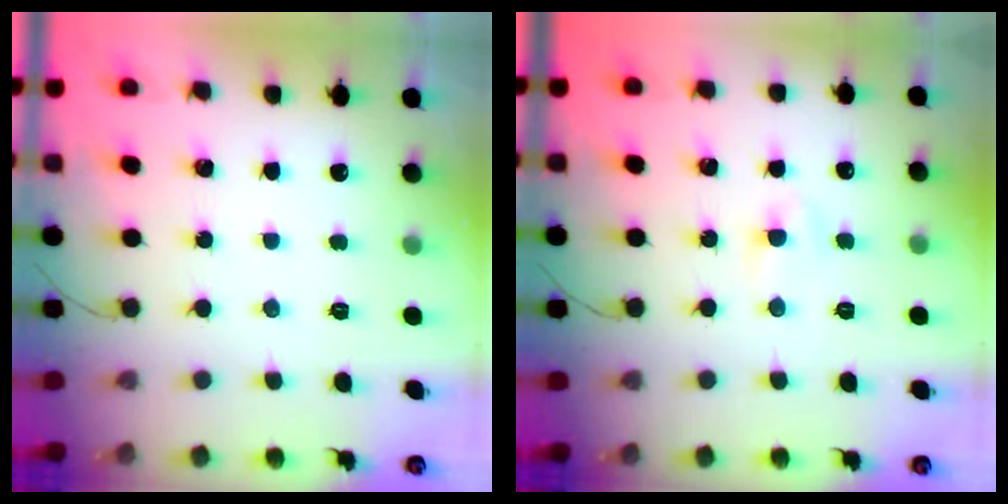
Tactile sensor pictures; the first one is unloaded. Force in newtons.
{"total": 3.9, "press": 3.8, "slide": 1.2}